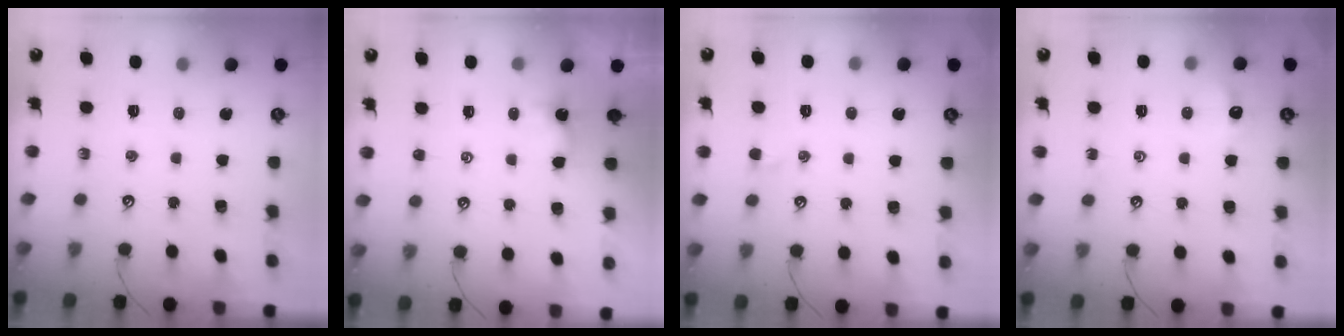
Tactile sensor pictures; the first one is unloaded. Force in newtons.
{"total": 0.8, "press": 0.8, "slide": 0.1}
{"total": 0.0}
{"total": 2.0, "press": 2.0, "slide": 0.5}